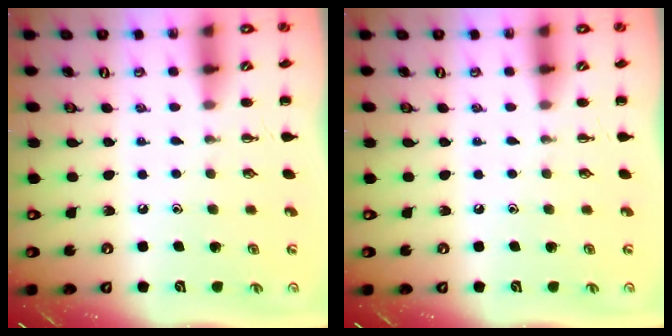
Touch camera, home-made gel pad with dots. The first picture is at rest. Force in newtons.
{"total": 0.0}